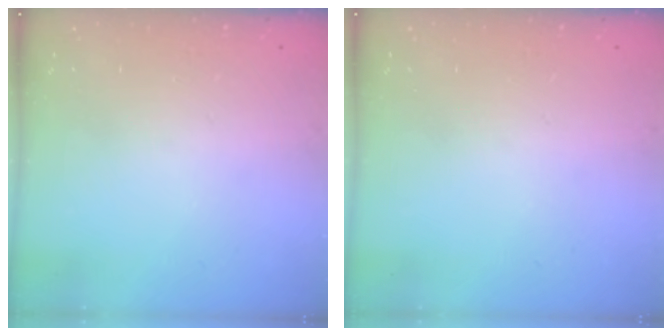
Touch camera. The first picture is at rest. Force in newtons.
{"total": 0.0}